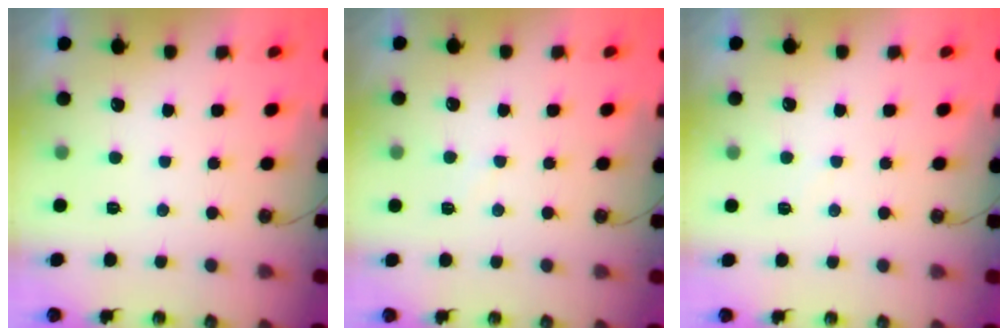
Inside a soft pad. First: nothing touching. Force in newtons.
{"total": 3.9, "press": 3.8, "slide": 0.5}
{"total": 2.8, "press": 2.8, "slide": 0.3}